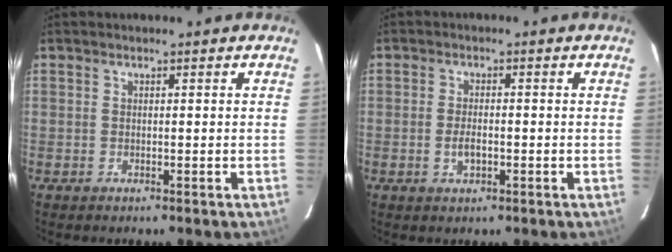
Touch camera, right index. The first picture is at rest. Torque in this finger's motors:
{"motor_torque": [-0.05, 0.07, 0.03, 0.01]}